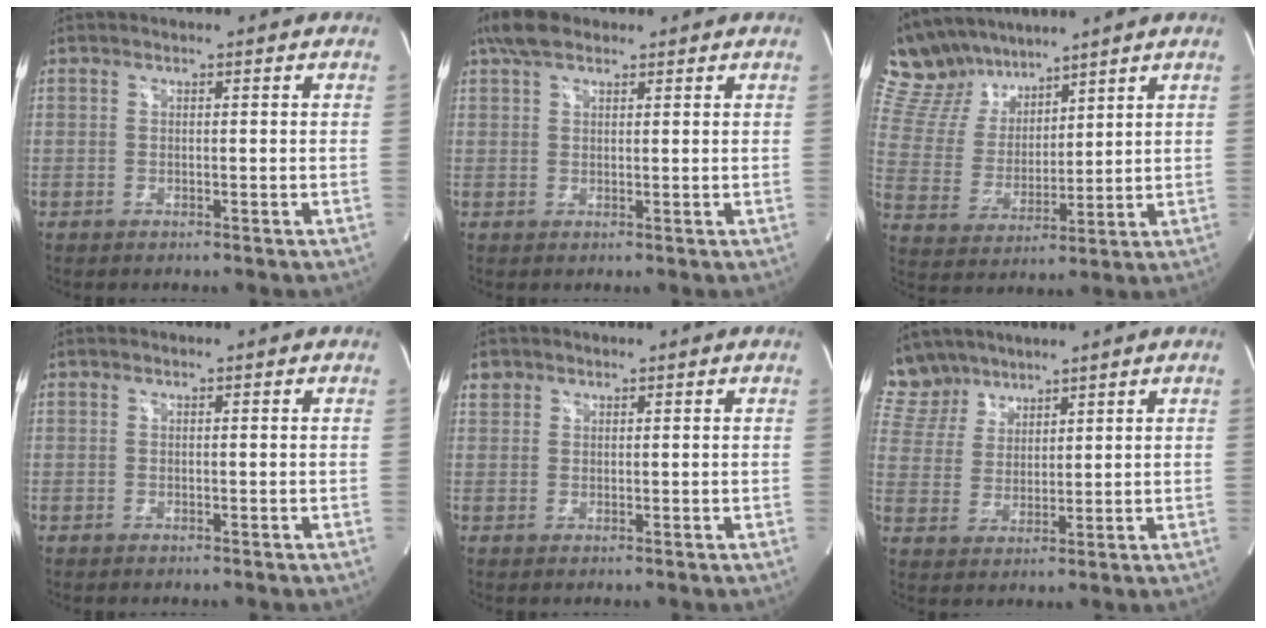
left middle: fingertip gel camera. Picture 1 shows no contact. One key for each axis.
{"total": 4.5, "fx": 3.2, "fy": 2.0, "fz": 2.4, "tx": -0.059, "ty": 0.021, "tz": 0.065}
{"total": 11.7, "fx": 10.2, "fy": 4.8, "fz": 3.0, "tx": -0.076, "ty": 0.026, "tz": 0.207}
{"total": 0.0}
{"total": 1.6, "fx": 1.1, "fy": 1.2, "fz": 0.1, "tx": 0.005, "ty": 0.008, "tz": 0.017}
{"total": 6.8, "fx": 6.0, "fy": 3.0, "fz": 0.3, "tx": -0.013, "ty": 0.010, "tz": 0.135}